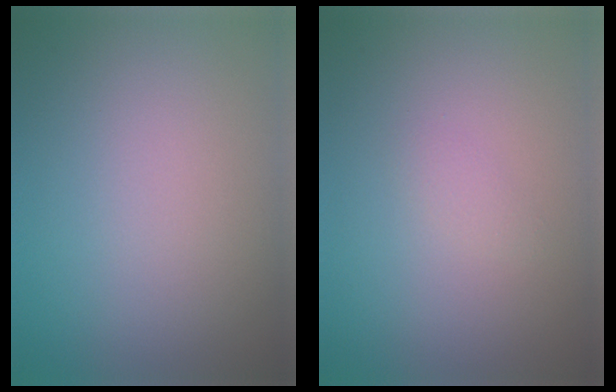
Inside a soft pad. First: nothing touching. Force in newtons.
{"total": 0.6, "press": 0.6, "slide": 0.1}